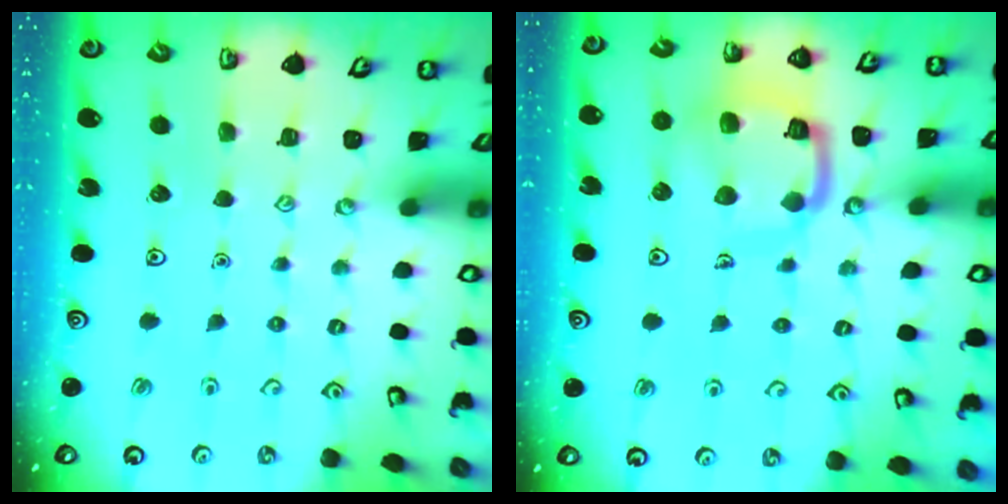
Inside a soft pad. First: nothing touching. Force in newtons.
{"total": 14.3, "press": 14.2, "slide": 1.5}